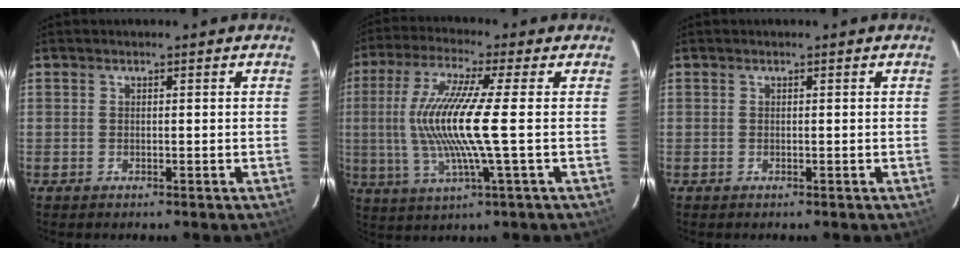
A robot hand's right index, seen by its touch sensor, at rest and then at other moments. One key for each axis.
{"total": 13.7, "fx": -0.4, "fy": -0.1, "fz": 13.7, "tx": -0.273, "ty": -0.007, "tz": -0.004}
{"total": 0.0}